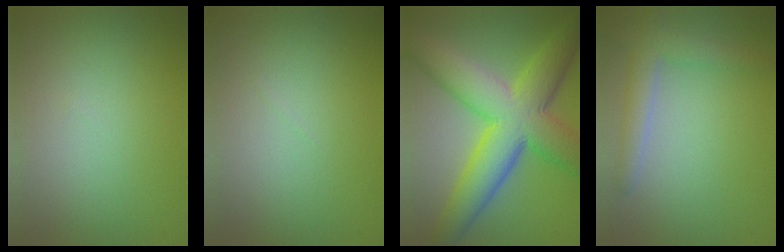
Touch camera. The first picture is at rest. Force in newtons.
{"total": 0.0}
{"total": 11.5, "press": 11.5, "slide": 0.5}
{"total": 3.4, "press": 3.4, "slide": 0.4}